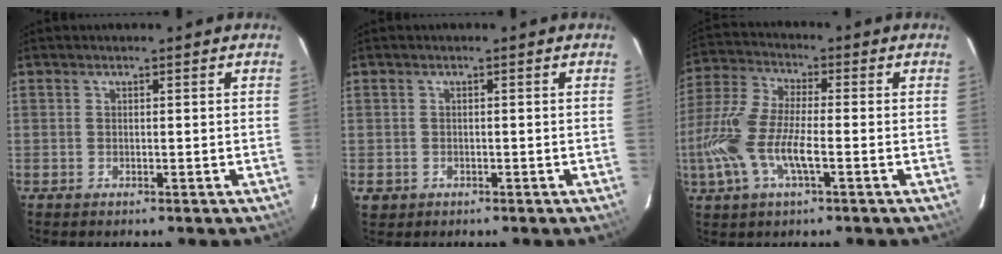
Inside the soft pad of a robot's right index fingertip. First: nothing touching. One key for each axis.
{"total": 2.1, "fx": -0.4, "fy": 2.0, "fz": 0.5, "tx": -0.008, "ty": 0.000, "tz": -0.004}
{"total": 13.3, "fx": -3.5, "fy": 4.5, "fz": 12.0, "tx": -0.270, "ty": -0.002, "tz": -0.075}